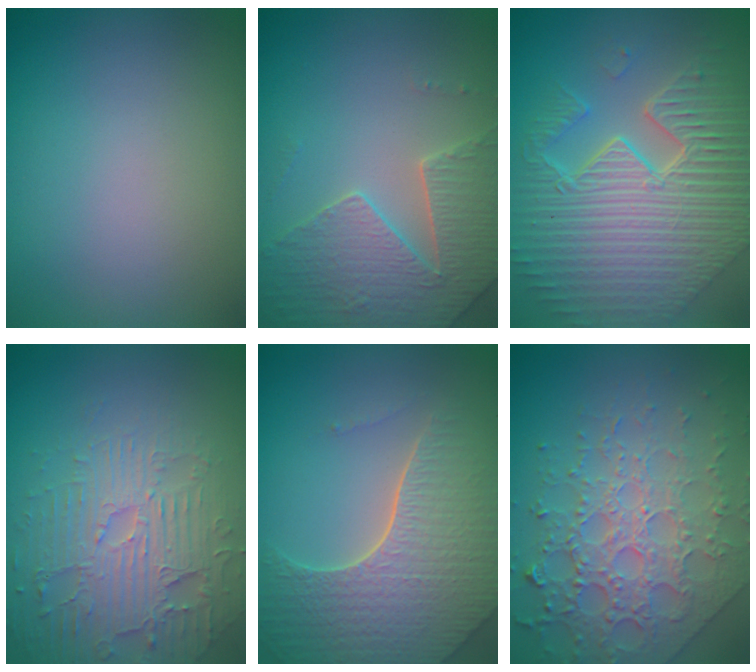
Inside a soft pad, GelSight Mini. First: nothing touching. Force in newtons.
{"total": 4.3, "press": 4.1, "slide": 1.1}
{"total": 10.8, "press": 7.1, "slide": 8.2}
{"total": 5.1, "press": 4.5, "slide": 2.5}
{"total": 7.8, "press": 5.6, "slide": 5.5}
{"total": 7.9, "press": 5.6, "slide": 5.6}